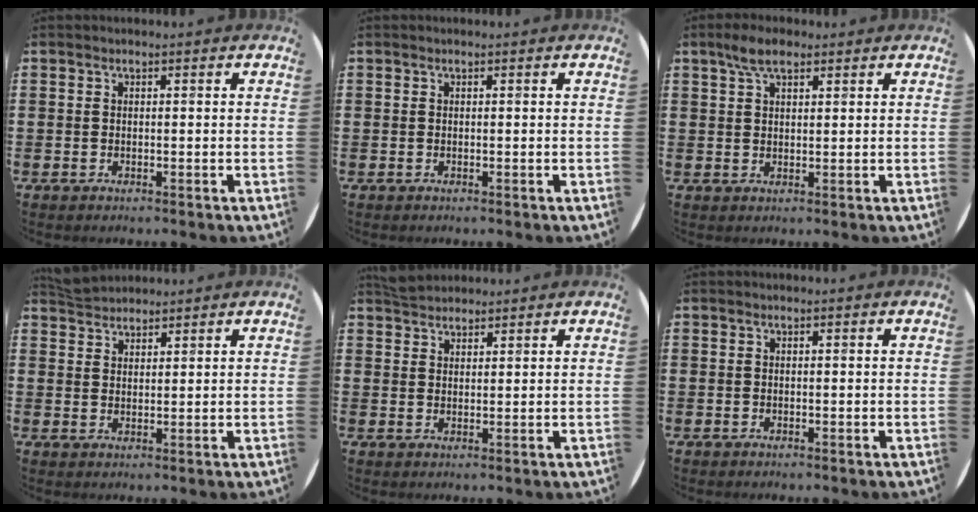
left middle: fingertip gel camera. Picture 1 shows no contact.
{"total": 0.0}
{"total": 4.1, "force": [2.8, 1.7, 2.5], "torque": [-0.044, 0.006, 0.048]}
{"total": 3.0, "force": [2.9, 0.6, -0.1], "torque": [-0.004, -0.002, 0.057]}
{"total": 2.8, "force": [2.7, 0.8, 0.1], "torque": [-0.006, 0.002, 0.052]}
{"total": 0.0}